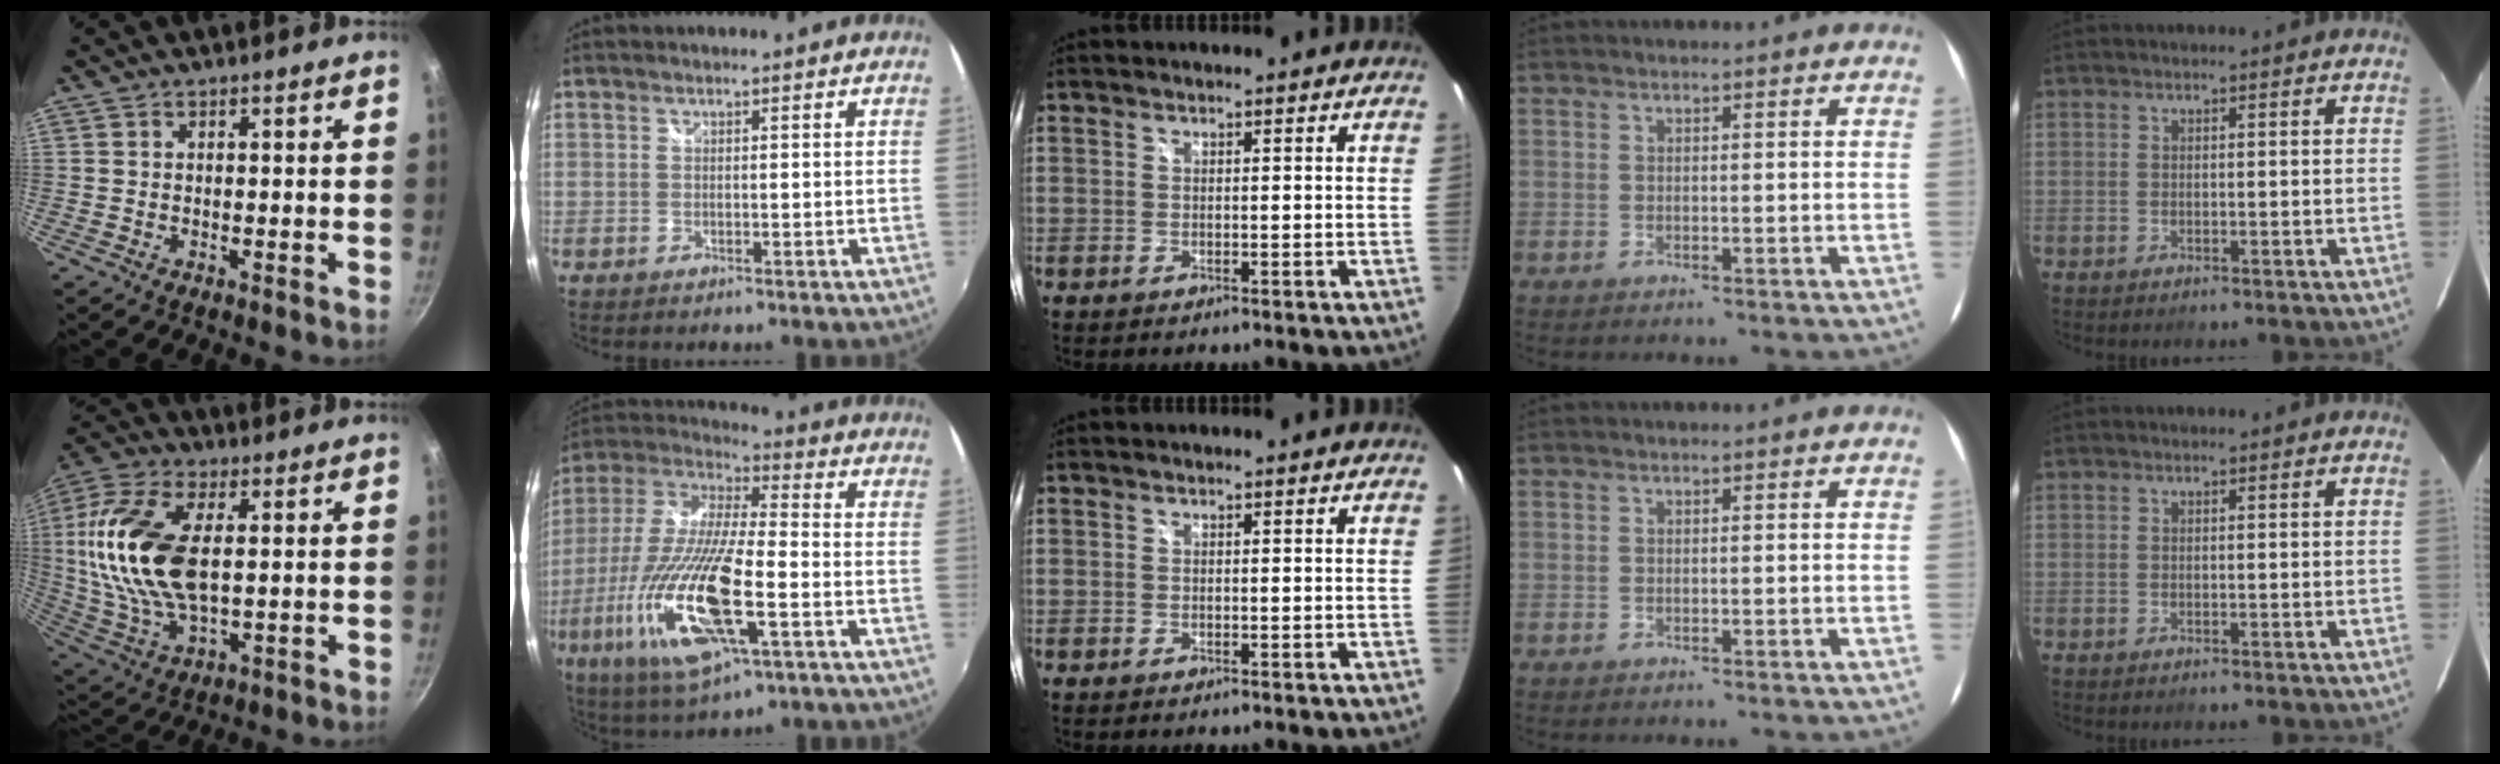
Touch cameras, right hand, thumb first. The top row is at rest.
{"thumb": {"total": 20.6, "force": [2.9, 10.7, 17.4], "torque": [-0.349, 0.001, 0.052]}, "index": {"total": 23.3, "force": [-7.7, 6.0, 21.1], "torque": [-0.425, -0.047, -0.147]}}